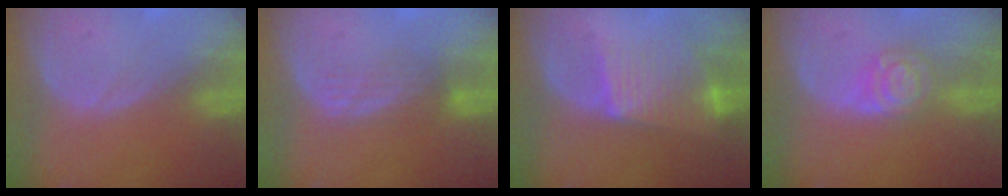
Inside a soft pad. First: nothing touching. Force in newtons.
{"total": 3.5, "press": 2.9, "slide": 1.9}
{"total": 7.5, "press": 6.6, "slide": 3.6}
{"total": 5.2, "press": 5.2, "slide": 0.2}